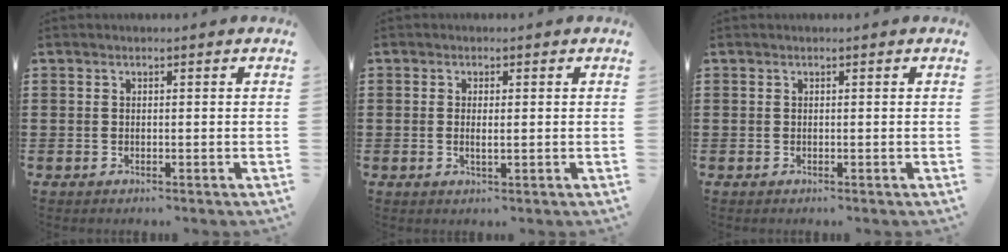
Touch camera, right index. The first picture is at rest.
{"total": 1.5, "force": [0.0, 0.4, 1.4], "torque": [-0.025, 0.000, -0.001]}
{"total": 0.0}